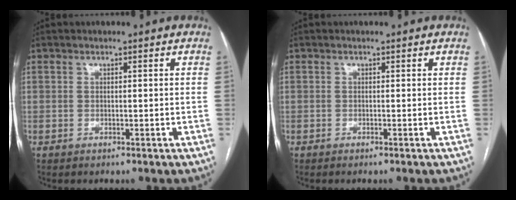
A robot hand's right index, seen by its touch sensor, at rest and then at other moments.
{"total": 0.0}